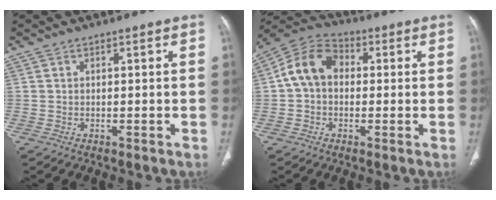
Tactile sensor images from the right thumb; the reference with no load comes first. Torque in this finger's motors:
{"motor_torque": [-0.35, 0.38, 0.37, -0.30, 0.09]}